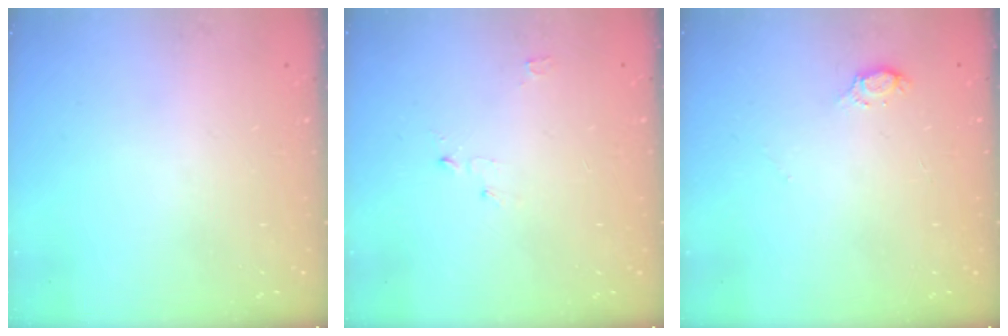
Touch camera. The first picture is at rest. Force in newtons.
{"total": 2.7, "press": 2.6, "slide": 0.3}
{"total": 4.5, "press": 4.5, "slide": 0.5}